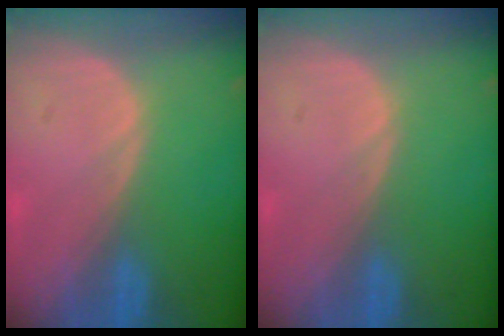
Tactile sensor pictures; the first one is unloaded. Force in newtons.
{"total": 0.0}